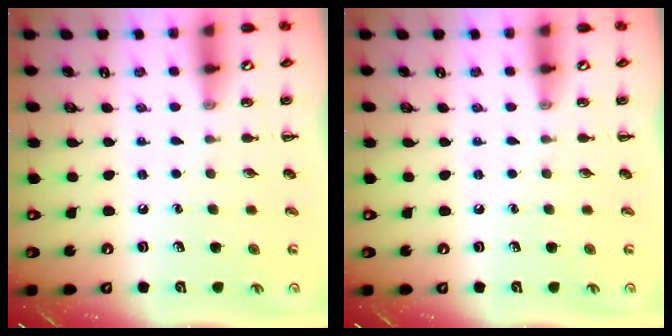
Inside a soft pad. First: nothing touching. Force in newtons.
{"total": 0.0}